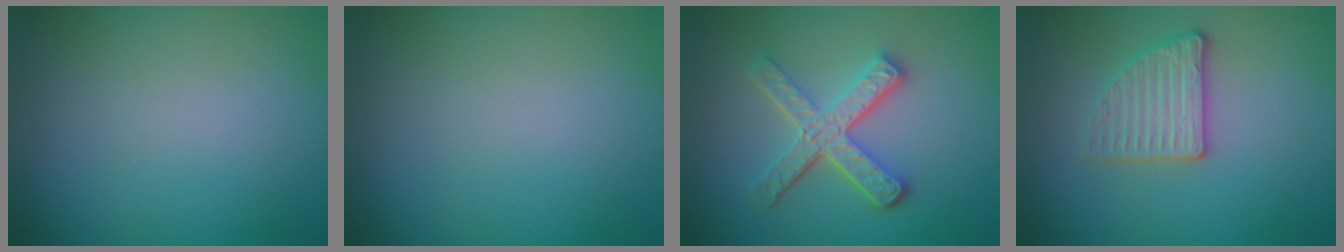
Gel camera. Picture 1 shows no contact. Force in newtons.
{"total": 0.0}
{"total": 4.9, "press": 3.5, "slide": 3.4}
{"total": 2.9, "press": 2.7, "slide": 1.1}